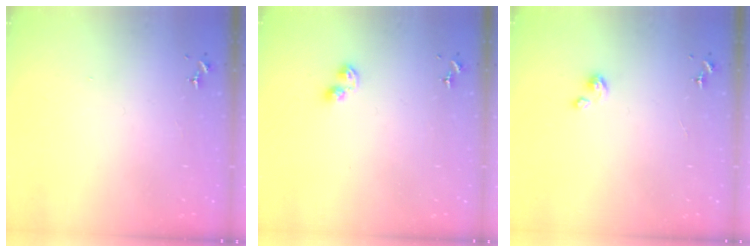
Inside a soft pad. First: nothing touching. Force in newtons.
{"total": 3.8, "press": 3.8, "slide": 0.5}
{"total": 2.1, "press": 2.1, "slide": 0.1}